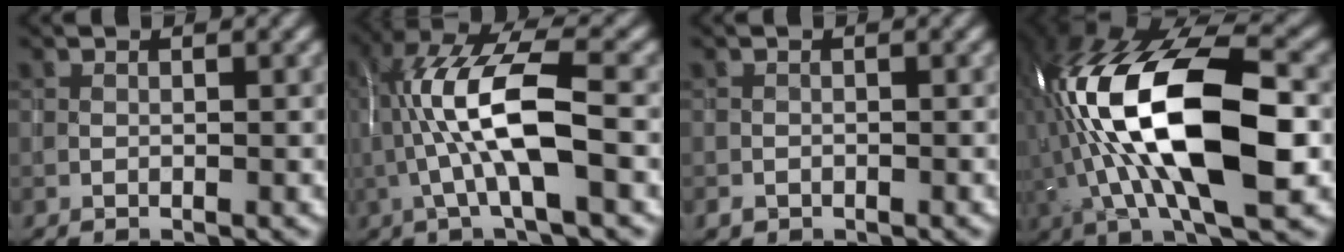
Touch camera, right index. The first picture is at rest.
{"total": 8.6, "force": [-0.8, 2.2, 8.3], "torque": [-0.176, 0.014, -0.013]}
{"total": 0.9, "force": [-0.6, 0.6, 0.0], "torque": [0.001, -0.001, -0.011]}
{"total": 15.8, "force": [-1.0, 6.3, 14.5], "torque": [-0.271, 0.019, -0.025]}